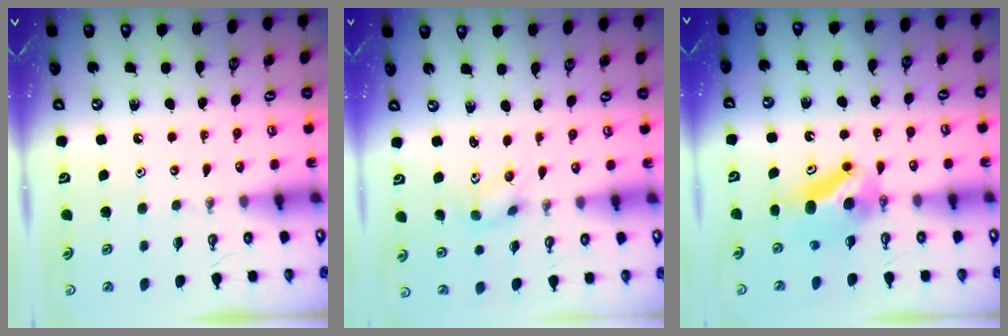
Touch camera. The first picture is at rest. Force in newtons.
{"total": 2.9, "press": 2.7, "slide": 1.2}
{"total": 7.5, "press": 7.0, "slide": 2.8}